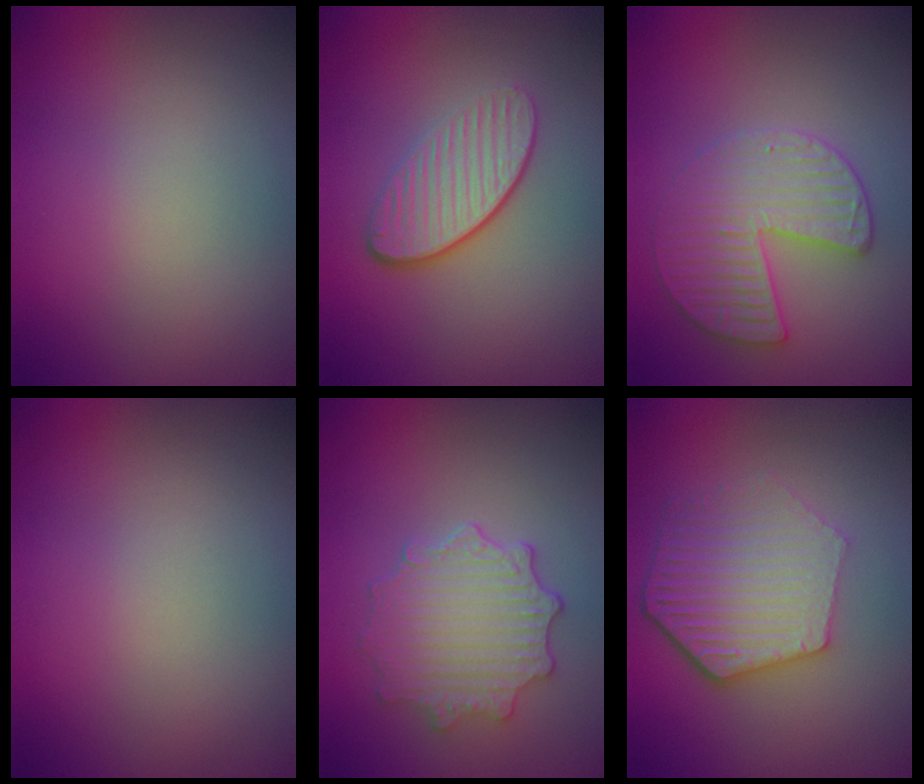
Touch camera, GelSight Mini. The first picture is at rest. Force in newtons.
{"total": 4.1, "press": 3.0, "slide": 2.8}
{"total": 4.0, "press": 3.8, "slide": 1.3}
{"total": 0.0}
{"total": 4.9, "press": 3.9, "slide": 3.0}
{"total": 6.0, "press": 4.5, "slide": 3.9}